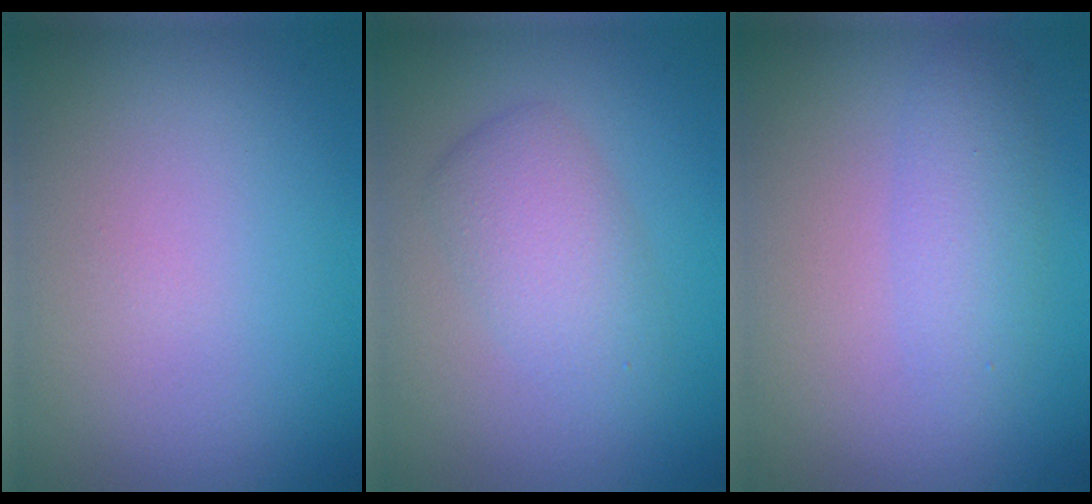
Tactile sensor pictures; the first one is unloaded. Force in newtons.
{"total": 3.5, "press": 3.5, "slide": 0.1}
{"total": 2.3, "press": 2.3, "slide": 0.1}